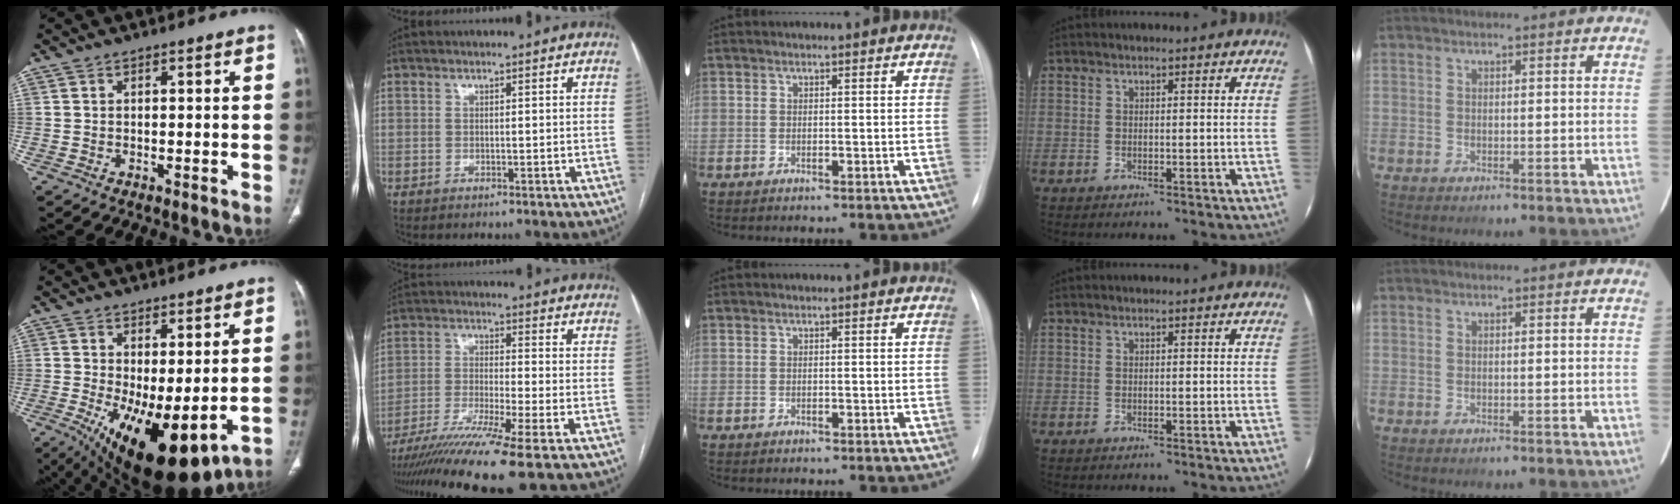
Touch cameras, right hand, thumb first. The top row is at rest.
{"thumb": {"total": 15.8, "force": [-3.0, 6.6, 14.0], "torque": [-0.236, -0.025, -0.022]}, "index": {"total": 13.0, "force": [-9.6, -2.0, 8.6], "torque": [-0.153, -0.033, -0.161]}}